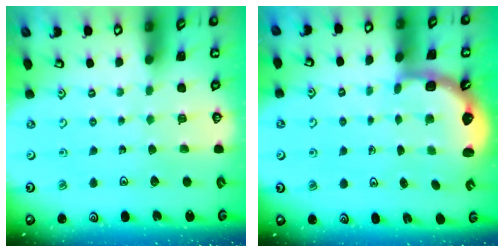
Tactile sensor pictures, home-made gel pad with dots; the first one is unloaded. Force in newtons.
{"total": 2.8, "press": 2.2, "slide": 1.8}